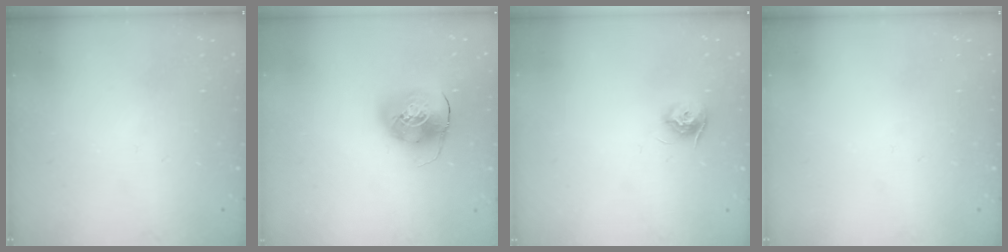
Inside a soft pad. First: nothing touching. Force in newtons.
{"total": 10.4, "press": 10.2, "slide": 1.8}
{"total": 8.7, "press": 8.7, "slide": 0.1}
{"total": 0.0}